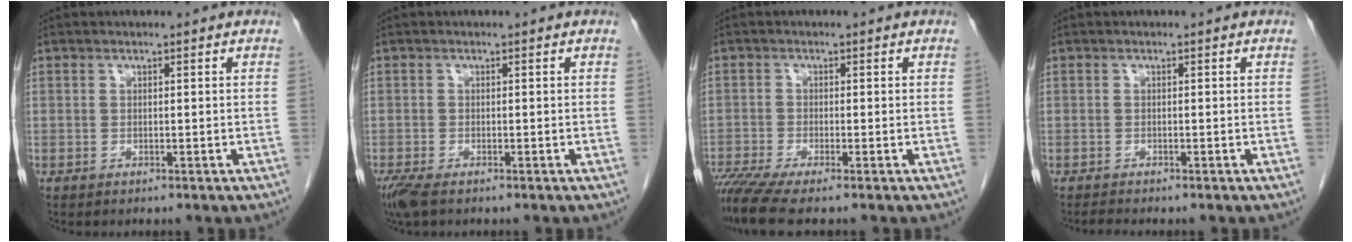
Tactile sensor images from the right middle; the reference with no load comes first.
{"total": 3.2, "force": [-2.3, 1.0, 2.1], "torque": [-0.049, -0.012, -0.040]}
{"total": 5.7, "force": [-4.5, -0.2, 3.5], "torque": [-0.067, -0.016, -0.082]}
{"total": 0.7, "force": [-0.6, -0.3, 0.0], "torque": [-0.011, -0.007, -0.012]}